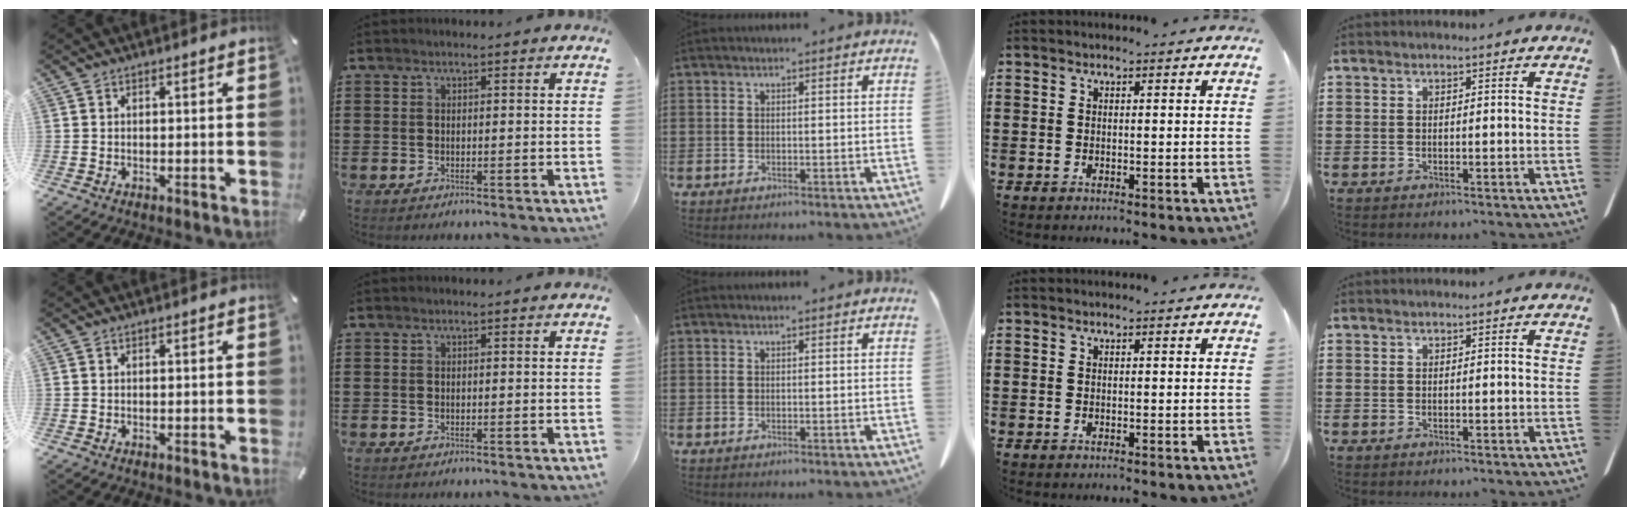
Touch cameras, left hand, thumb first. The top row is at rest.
{}